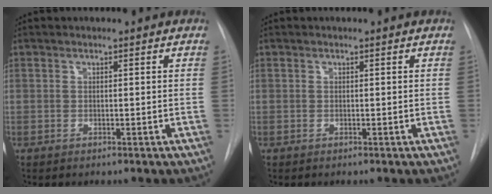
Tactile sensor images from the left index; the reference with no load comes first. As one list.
[{"total": 0.0}]